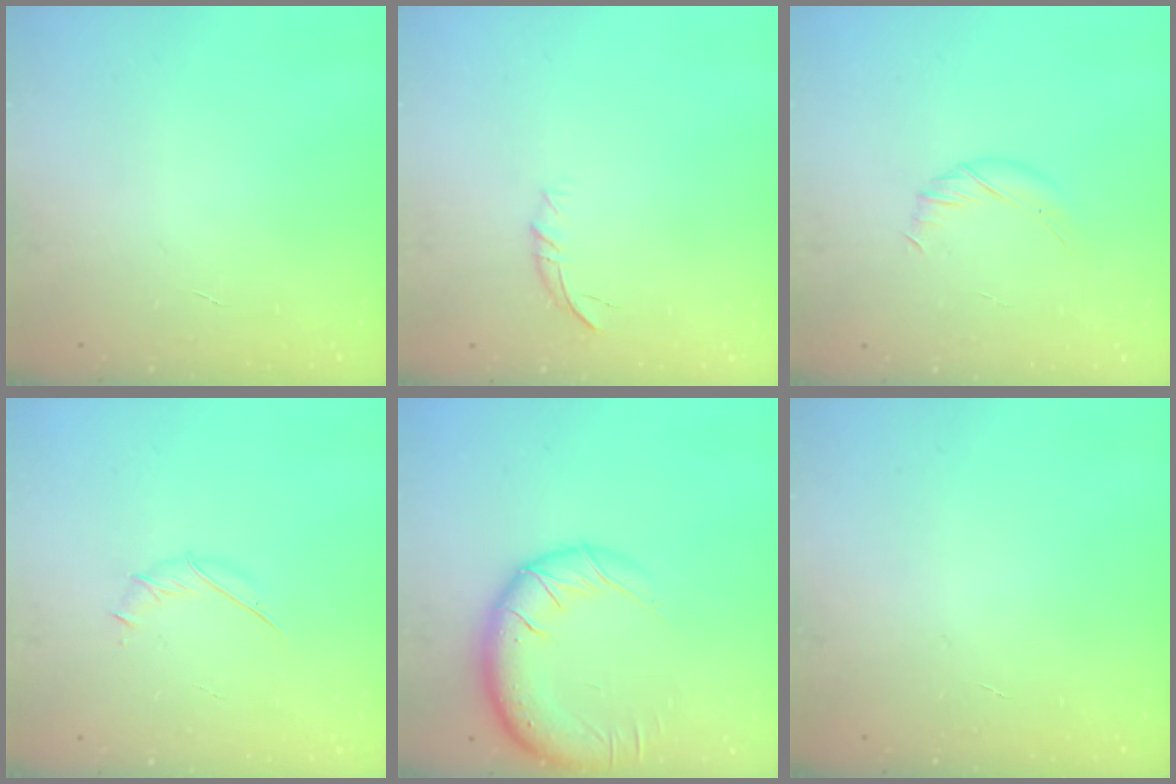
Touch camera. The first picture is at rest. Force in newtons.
{"total": 6.9, "press": 6.6, "slide": 2.0}
{"total": 5.0, "press": 4.8, "slide": 1.4}
{"total": 2.7, "press": 2.6, "slide": 0.8}
{"total": 16.2, "press": 15.8, "slide": 3.9}
{"total": 0.0}